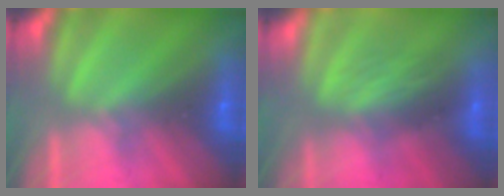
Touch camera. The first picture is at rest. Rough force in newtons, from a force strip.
{"total": 2.0}